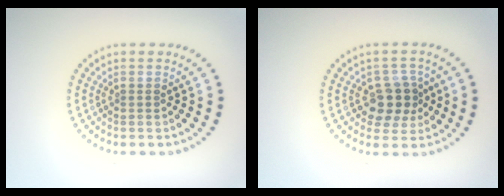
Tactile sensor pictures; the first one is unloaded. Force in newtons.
{"total": 3.6, "press": 3.4, "slide": 1.3}